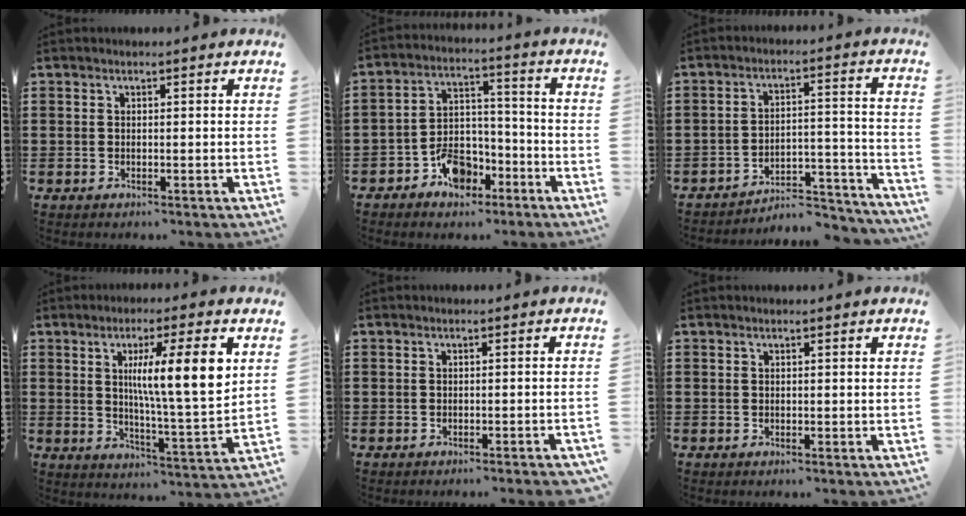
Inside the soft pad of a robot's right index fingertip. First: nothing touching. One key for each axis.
{"total": 7.4, "fx": -4.3, "fy": 4.6, "fz": 3.9, "tx": -0.077, "ty": 0.023, "tz": -0.079}
{"total": 4.9, "fx": -4.6, "fy": 0.8, "fz": 1.4, "tx": -0.023, "ty": 0.002, "tz": -0.093}
{"total": 11.2, "fx": 3.4, "fy": 1.2, "fz": 10.6, "tx": -0.174, "ty": -0.007, "tz": 0.045}
{"total": 1.3, "fx": -1.1, "fy": -0.1, "fz": 0.7, "tx": -0.013, "ty": -0.002, "tz": -0.020}
{"total": 0.0}